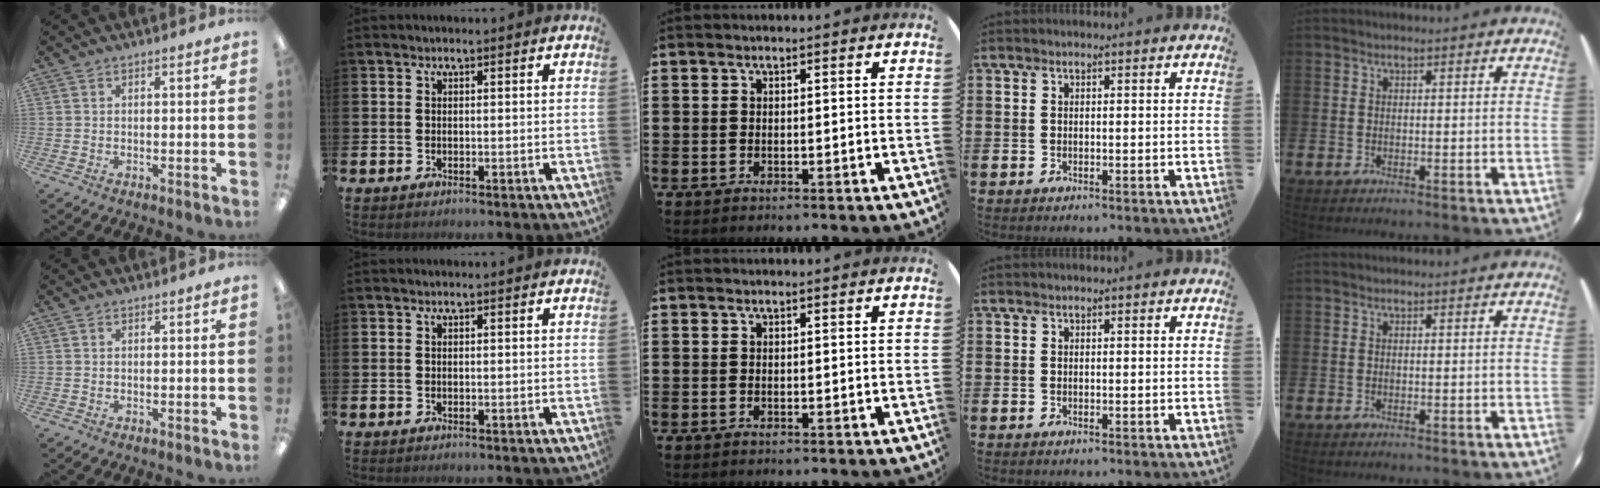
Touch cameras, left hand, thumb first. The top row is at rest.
{}